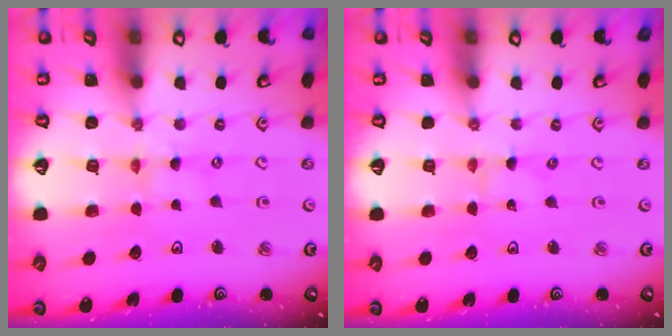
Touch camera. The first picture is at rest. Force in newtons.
{"total": 0.0}